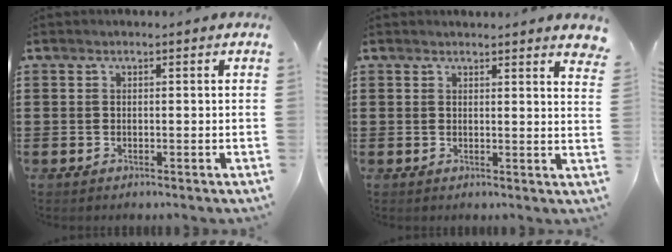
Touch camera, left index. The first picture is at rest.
{"total": 2.1, "force": [2.0, -0.2, 0.6], "torque": [-0.010, -0.008, 0.036]}